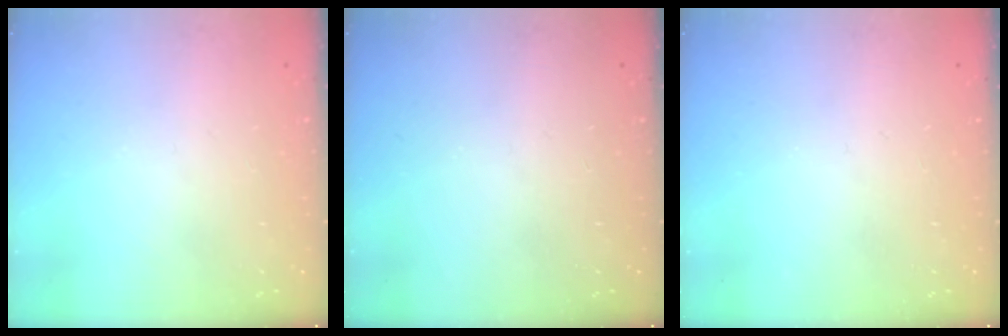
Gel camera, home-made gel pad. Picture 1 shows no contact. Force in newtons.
{"total": 0.0}
{"total": 0.0}